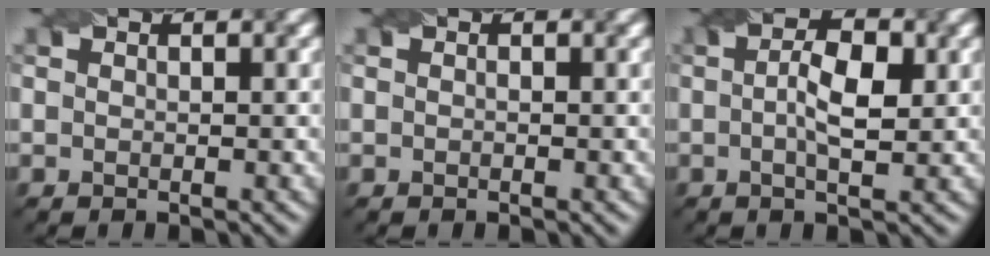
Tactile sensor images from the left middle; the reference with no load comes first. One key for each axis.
{"total": 0.0}
{"total": 4.1, "fx": 0.3, "fy": 1.5, "fz": 3.8, "tx": -0.068, "ty": 0.004, "tz": 0.003}